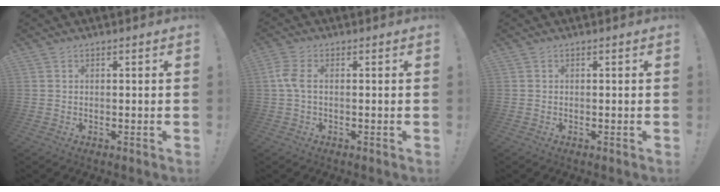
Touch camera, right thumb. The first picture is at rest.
{"total": 4.6, "force": [0.1, 2.3, 4.0], "torque": [-0.094, 0.008, 0.003]}
{"total": 0.0}